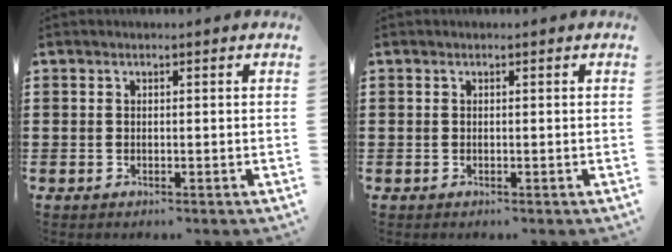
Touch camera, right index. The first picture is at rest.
{"total": 0.0}